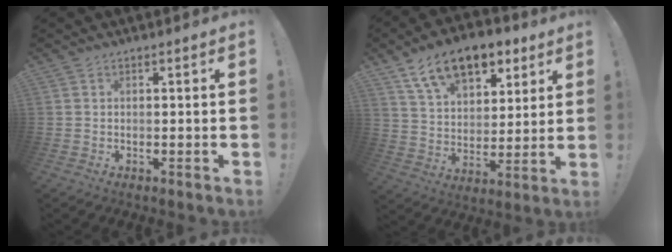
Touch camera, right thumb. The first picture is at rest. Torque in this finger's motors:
{"motor_torque": [1.14, 1.33, 0.89, 0.98, 0.06]}